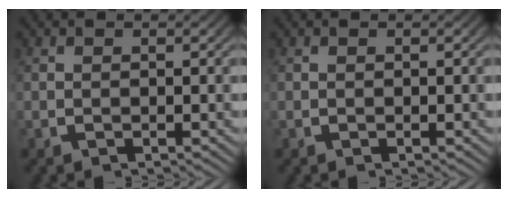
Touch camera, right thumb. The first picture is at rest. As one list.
[{"total": 0.0}]